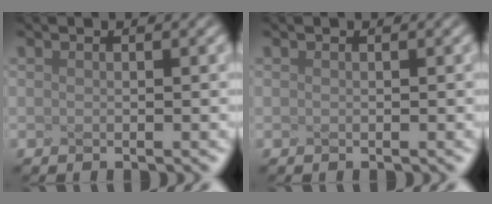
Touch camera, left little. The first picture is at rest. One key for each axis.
{"total": 0.0}